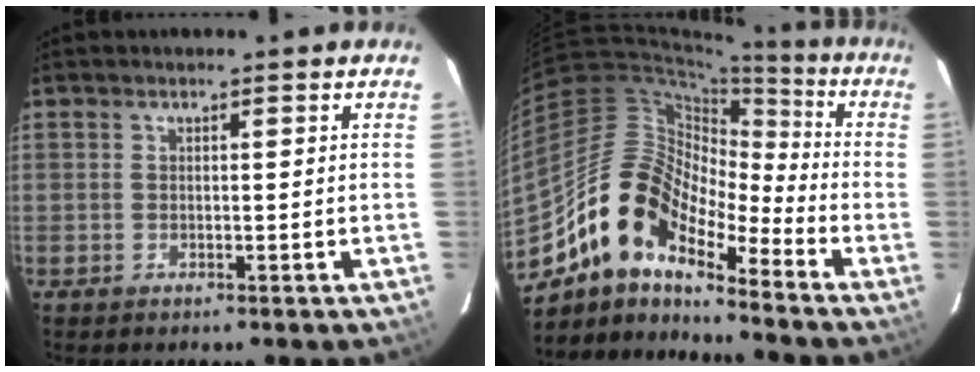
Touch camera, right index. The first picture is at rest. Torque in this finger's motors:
{"motor_torque": [0.68, -0.78, 1.04, 0.21]}